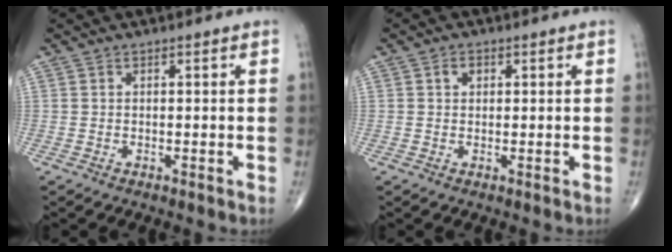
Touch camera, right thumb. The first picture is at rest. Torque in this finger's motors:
{"motor_torque": [-0.22, 0.19, -0.03, -0.04, 0.01]}